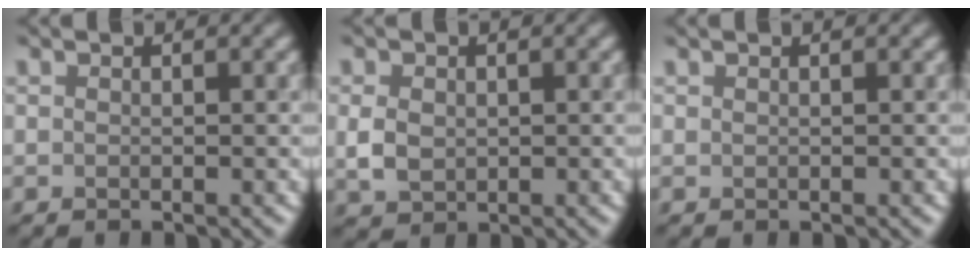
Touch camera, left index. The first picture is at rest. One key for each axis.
{"total": 2.3, "fx": -0.1, "fy": 1.8, "fz": 1.4, "tx": -0.031, "ty": -0.003, "tz": -0.003}
{"total": 0.0}